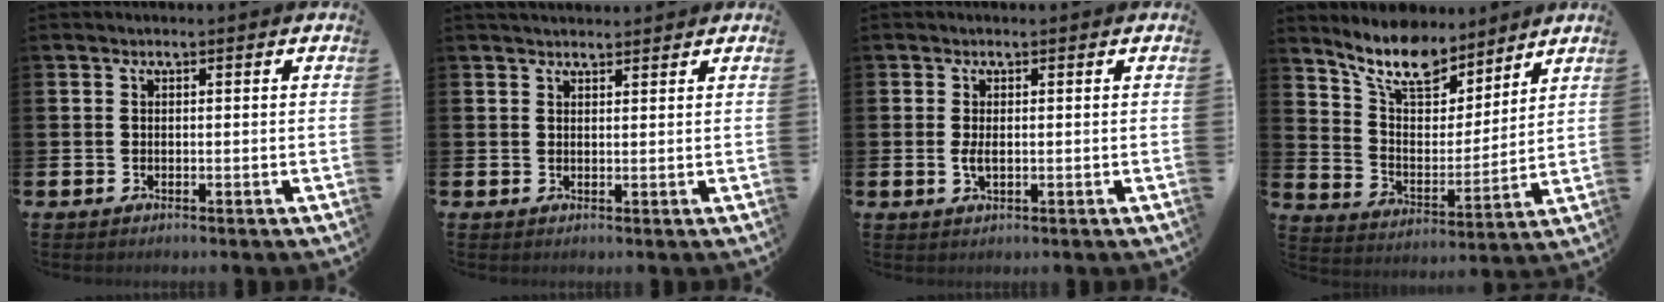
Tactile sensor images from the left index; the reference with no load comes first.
{"total": 2.0, "force": [1.9, 0.5, 0.3], "torque": [0.005, -0.007, 0.033]}
{"total": 1.6, "force": [0.1, 0.6, 1.5], "torque": [-0.023, -0.001, 0.000]}
{"total": 11.1, "force": [9.5, 4.1, 3.9], "torque": [-0.107, -0.057, 0.170]}